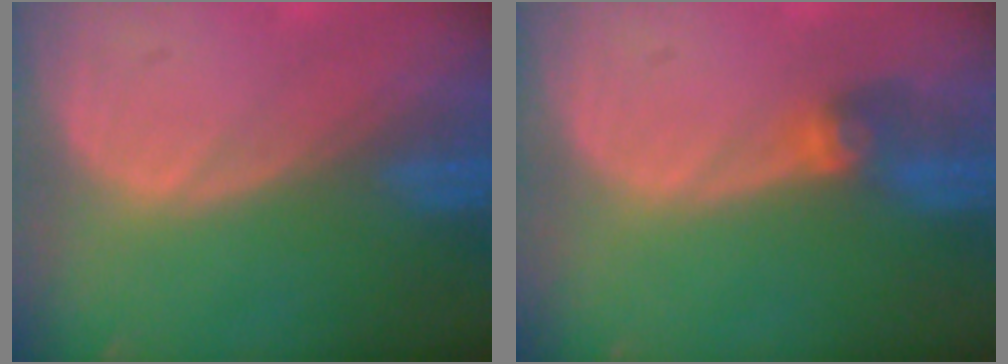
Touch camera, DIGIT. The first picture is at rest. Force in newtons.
{"total": 2.7, "press": 2.7, "slide": 0.1}